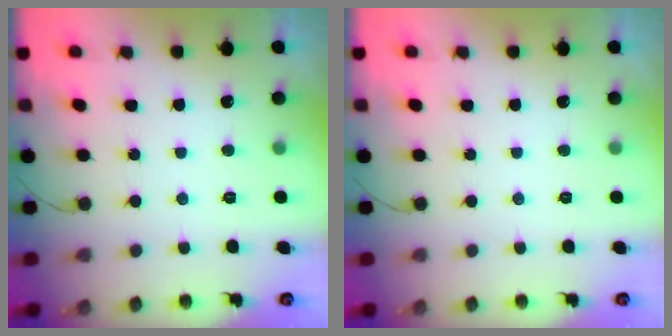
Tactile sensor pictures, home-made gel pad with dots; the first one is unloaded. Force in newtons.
{"total": 0.0}